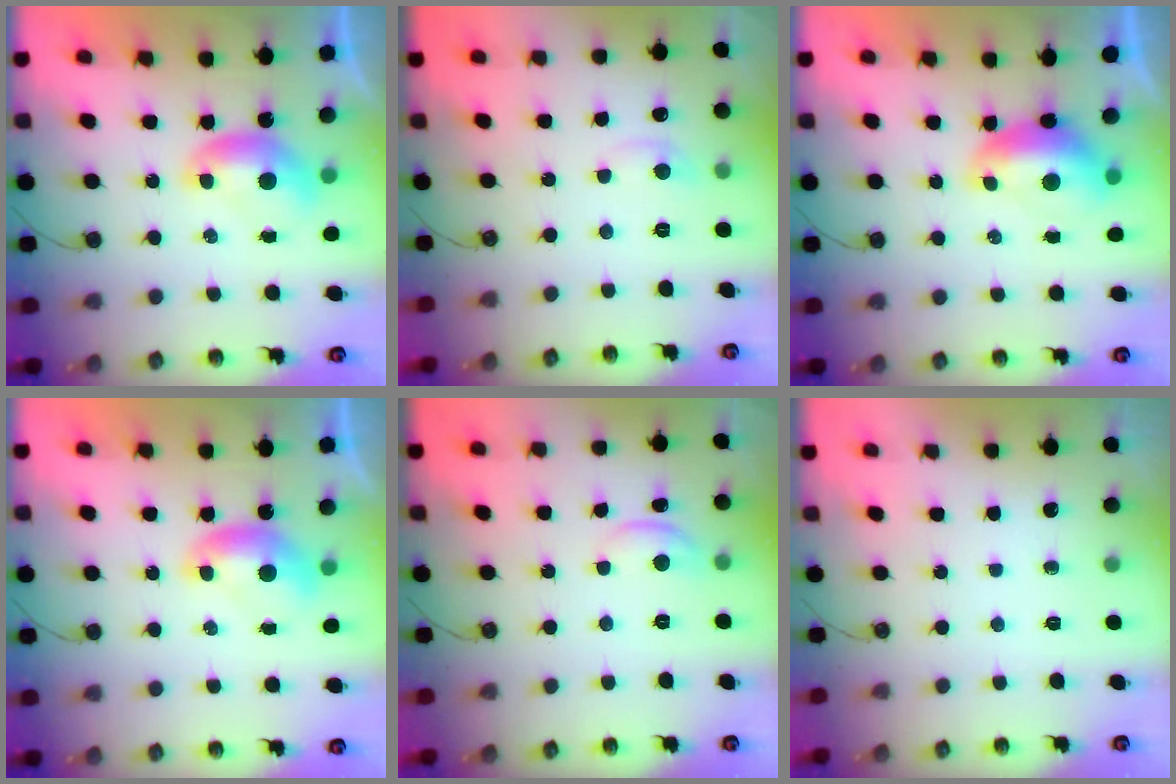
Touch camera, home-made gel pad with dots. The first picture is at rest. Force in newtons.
{"total": 0.8, "press": 0.3, "slide": 0.7}
{"total": 2.2, "press": 2.0, "slide": 0.9}
{"total": 0.0}
{"total": 2.3, "press": 2.2, "slide": 0.4}
{"total": 0.0}